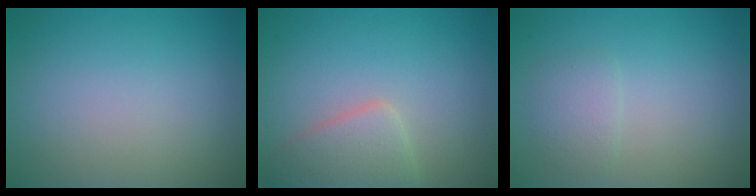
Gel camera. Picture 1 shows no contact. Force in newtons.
{"total": 2.5, "press": 2.5, "slide": 0.2}
{"total": 1.6, "press": 1.6, "slide": 0.0}